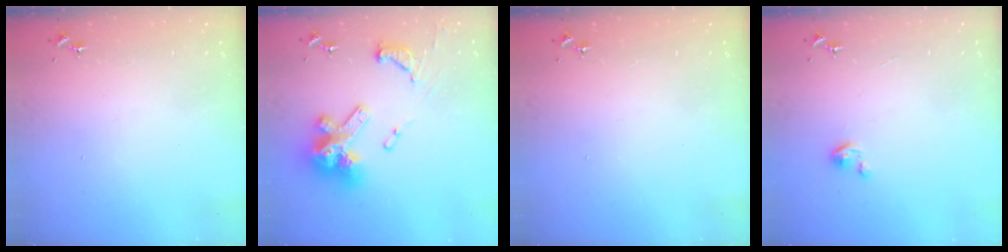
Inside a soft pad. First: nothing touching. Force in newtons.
{"total": 20.9, "press": 20.8, "slide": 1.9}
{"total": 0.0}
{"total": 2.3, "press": 2.2, "slide": 0.2}